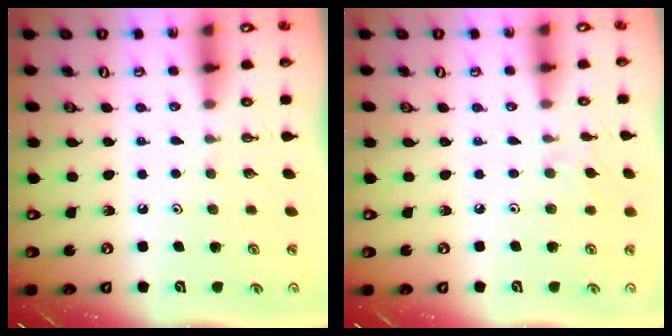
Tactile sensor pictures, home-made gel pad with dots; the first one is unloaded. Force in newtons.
{"total": 2.9, "press": 2.9, "slide": 0.6}